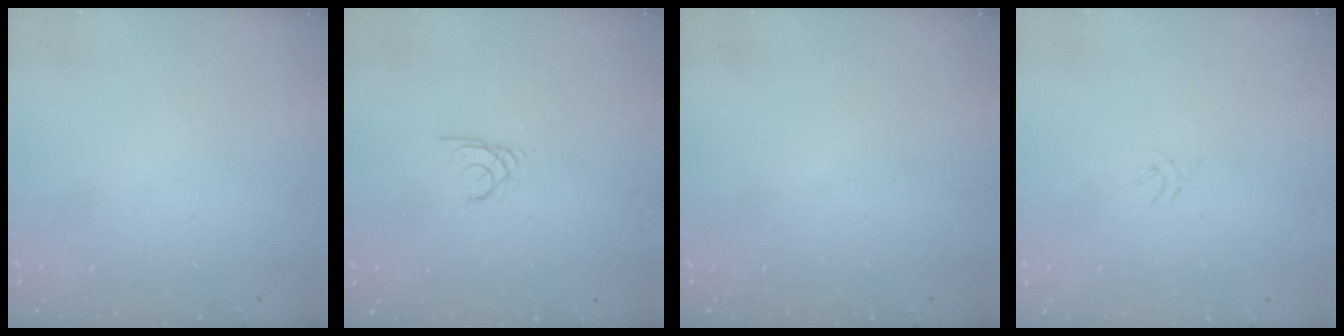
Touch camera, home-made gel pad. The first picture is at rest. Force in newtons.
{"total": 1.8, "press": 1.8, "slide": 0.2}
{"total": 0.0}
{"total": 1.2, "press": 1.1, "slide": 0.5}